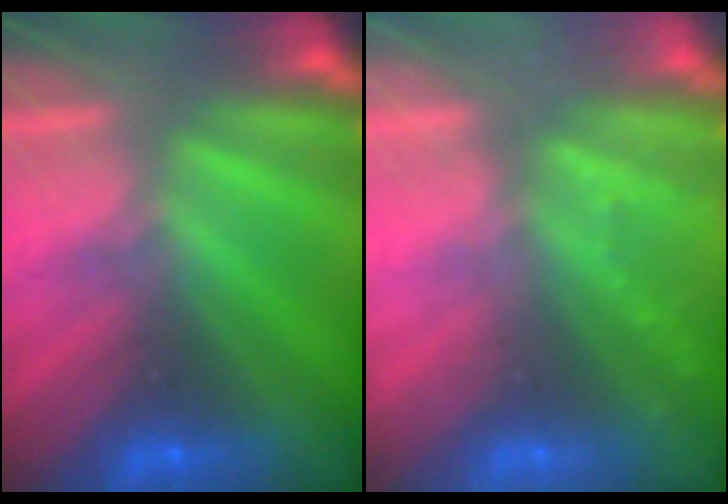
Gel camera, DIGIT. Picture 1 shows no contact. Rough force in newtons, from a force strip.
{"total": 2.2}